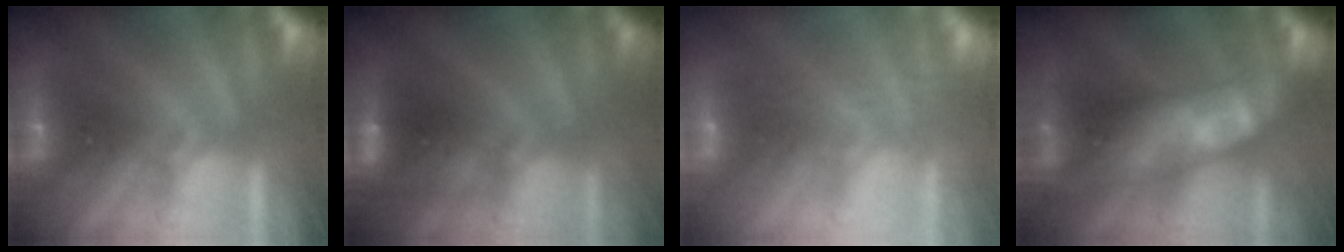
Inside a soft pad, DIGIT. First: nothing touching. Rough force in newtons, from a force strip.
{"total": 4.4}
{"total": 8.2}
{"total": 9.6}